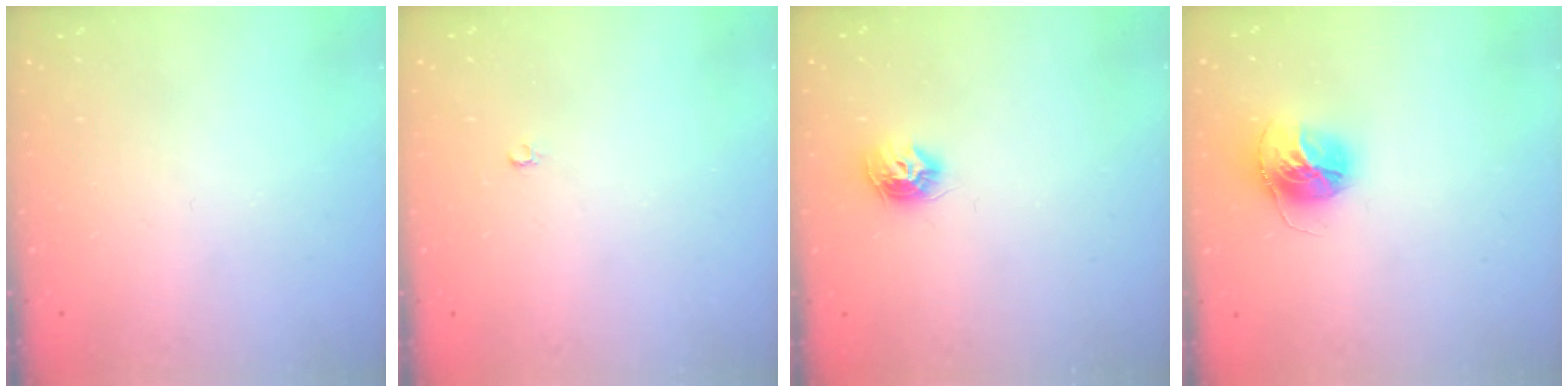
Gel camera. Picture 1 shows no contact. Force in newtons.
{"total": 2.0, "press": 2.0, "slide": 0.4}
{"total": 8.3, "press": 8.3, "slide": 0.2}
{"total": 13.9, "press": 13.8, "slide": 1.4}